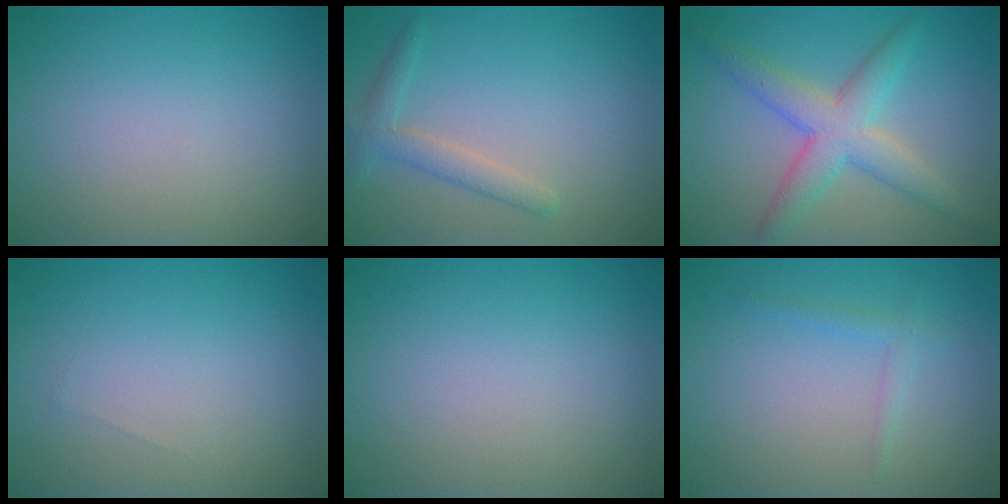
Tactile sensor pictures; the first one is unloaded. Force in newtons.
{"total": 2.2, "press": 2.2, "slide": 0.1}
{"total": 4.9, "press": 4.9, "slide": 0.1}
{"total": 0.0}
{"total": 0.0}
{"total": 1.2, "press": 1.2, "slide": 0.1}